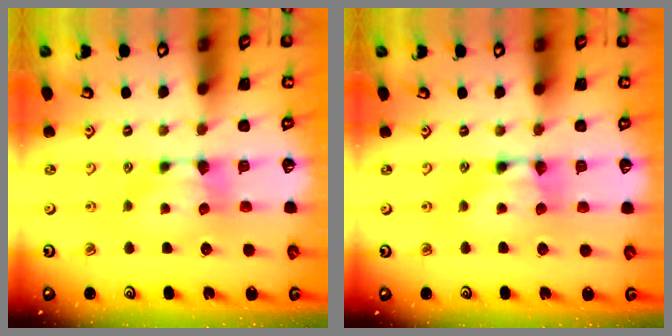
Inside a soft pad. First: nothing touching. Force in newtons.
{"total": 2.0, "press": 2.0, "slide": 0.1}